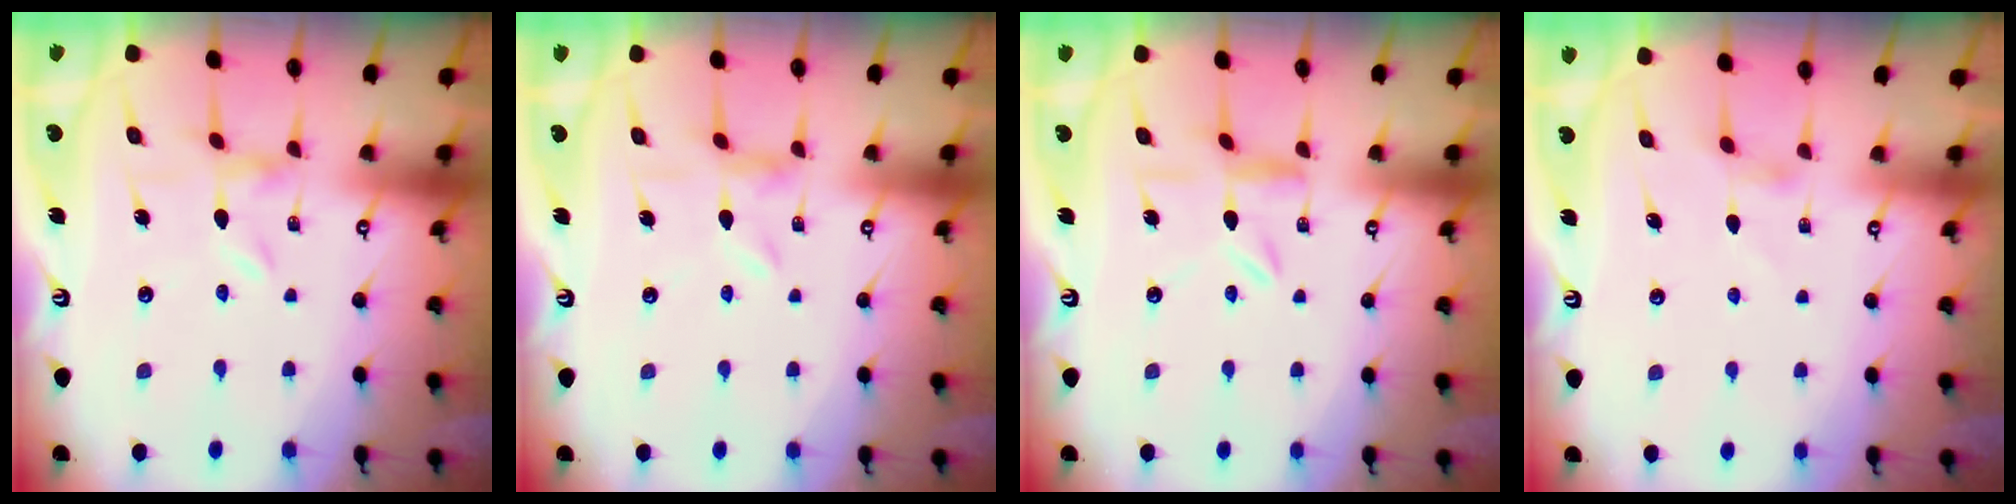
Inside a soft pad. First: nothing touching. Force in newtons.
{"total": 2.0, "press": 2.0, "slide": 0.3}
{"total": 4.8, "press": 4.8, "slide": 0.2}
{"total": 1.8, "press": 1.8, "slide": 0.4}